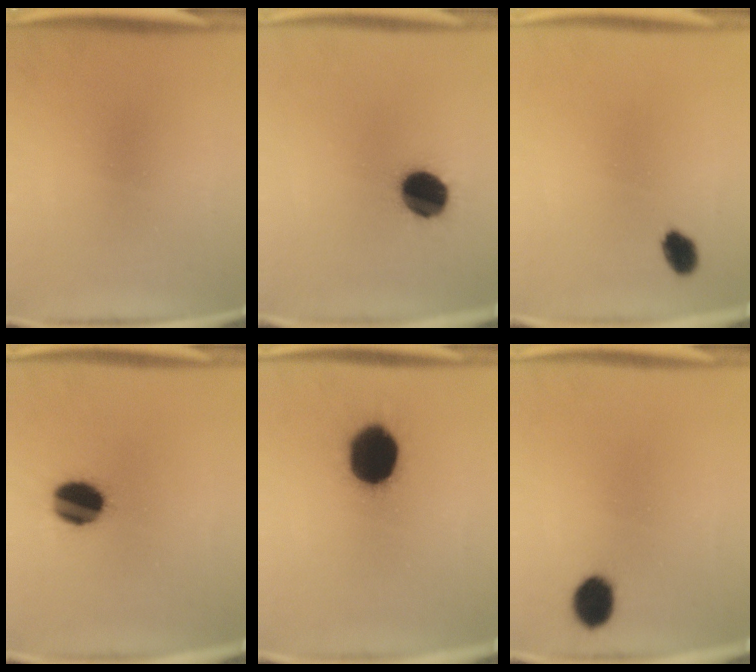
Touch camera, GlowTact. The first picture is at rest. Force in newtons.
{"total": 12.2}
{"total": 3.8}
{"total": 12.7}
{"total": 17.8}
{"total": 6.4}